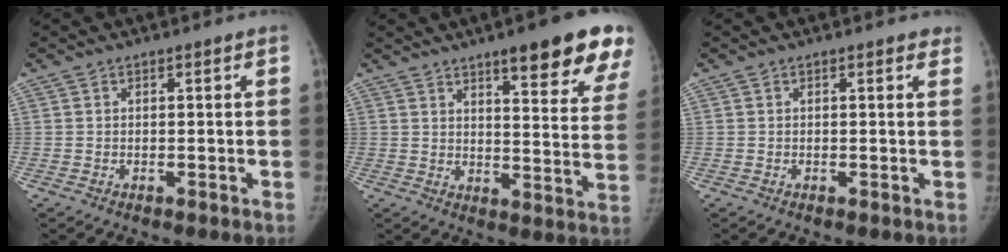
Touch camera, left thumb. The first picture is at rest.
{"total": 19.4, "force": [12.8, 4.4, 13.9], "torque": [-0.143, -0.053, 0.156]}
{"total": 0.9, "force": [0.6, 0.5, 0.4], "torque": [0.003, -0.002, 0.002]}